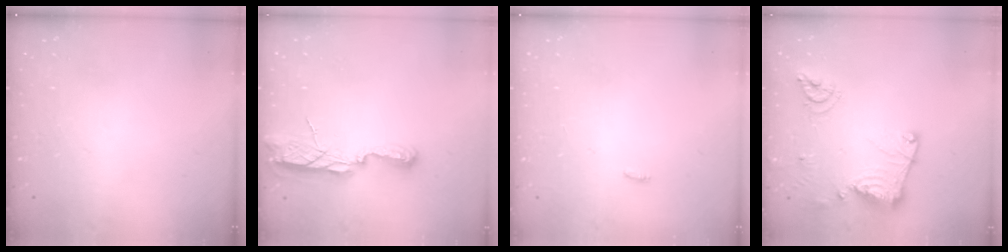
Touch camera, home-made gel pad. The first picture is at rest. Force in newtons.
{"total": 9.3, "press": 8.3, "slide": 4.1}
{"total": 3.3, "press": 1.6, "slide": 2.9}
{"total": 15.2, "press": 15.1, "slide": 1.8}